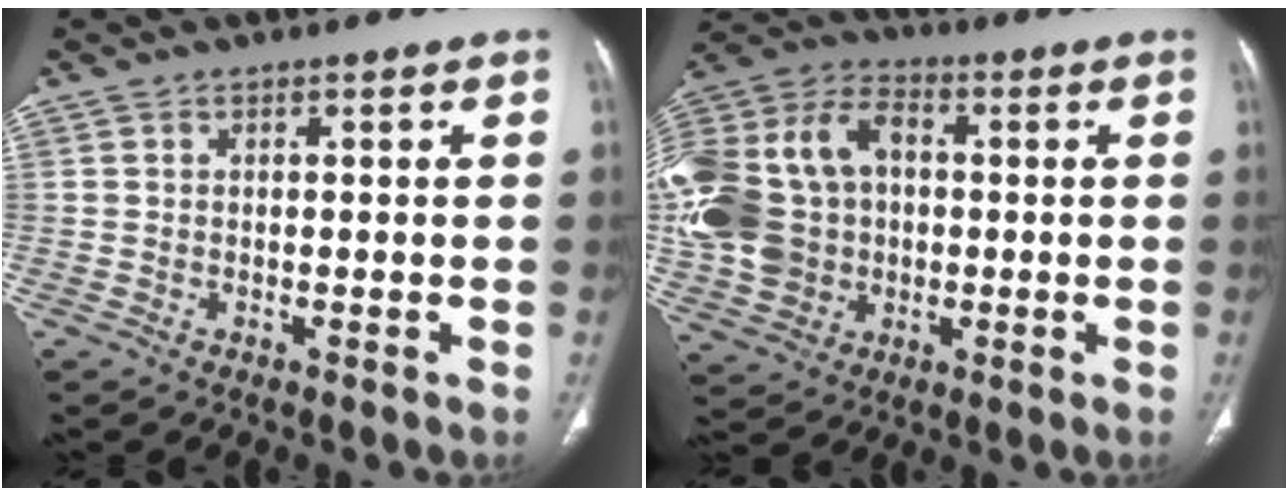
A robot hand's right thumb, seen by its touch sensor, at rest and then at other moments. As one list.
[{"total": 24.6, "force": [0.8, 18.9, 15.7], "torque": [-0.357, 0.037, 0.024]}]